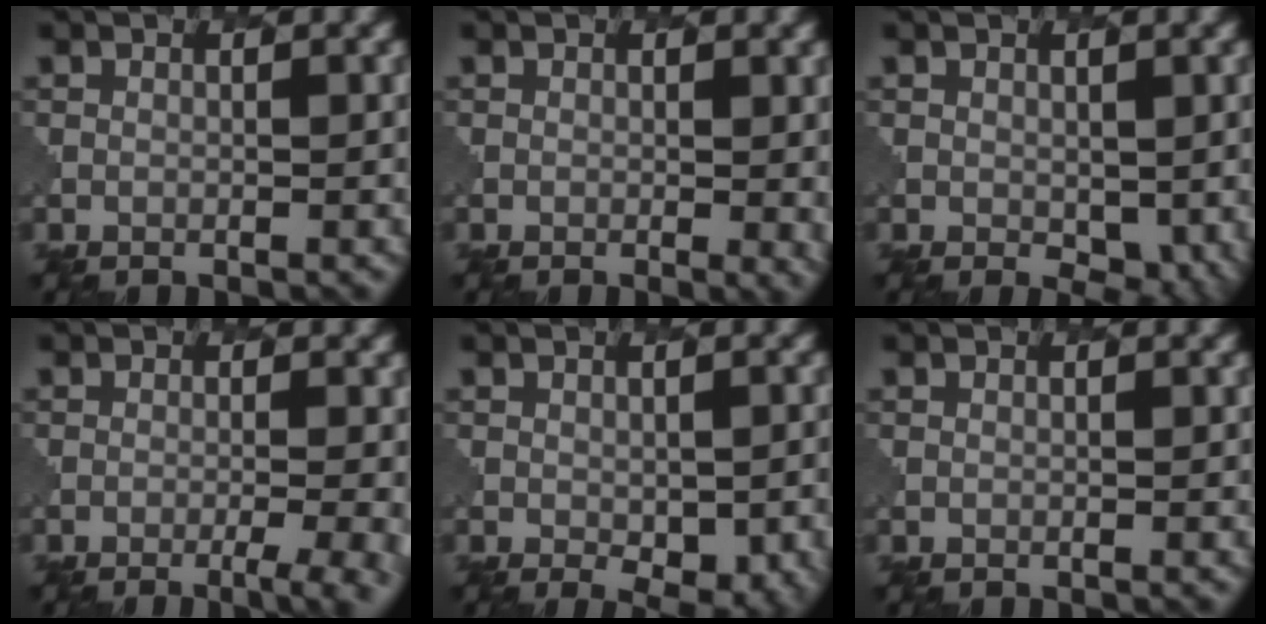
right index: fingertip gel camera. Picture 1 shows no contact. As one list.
[{"total": 2.2, "force": [0.1, 0.8, 2.0], "torque": [-0.030, -0.006, 0.006]}, {"total": 3.5, "force": [0.0, 2.2, 2.7], "torque": [-0.041, -0.012, 0.008]}, {"total": 5.6, "force": [-2.2, 2.2, 4.7], "torque": [-0.034, 0.007, -0.023]}, {"total": 5.2, "force": [-1.3, 2.7, 4.2], "torque": [-0.061, -0.020, -0.004]}, {"total": 0.0}]